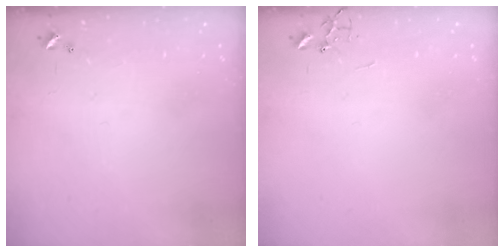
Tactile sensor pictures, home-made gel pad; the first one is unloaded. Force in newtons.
{"total": 0.0}